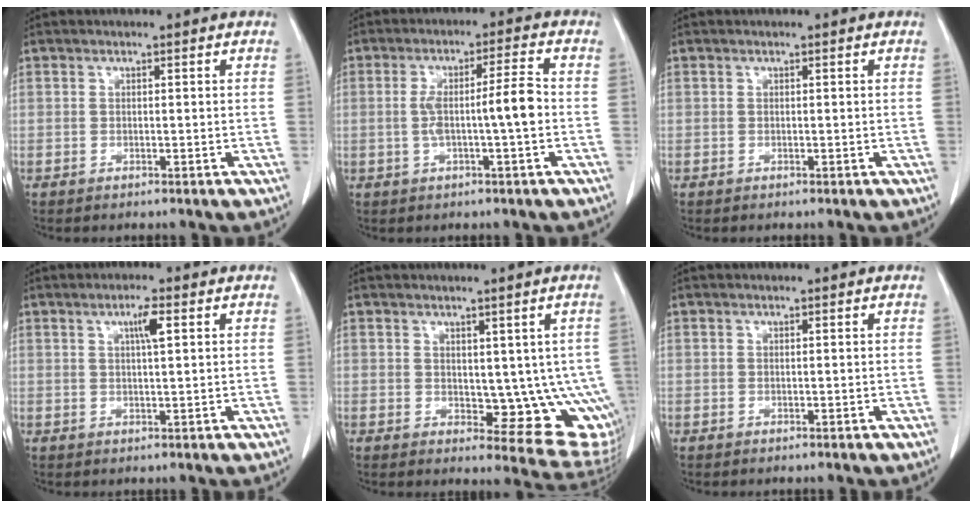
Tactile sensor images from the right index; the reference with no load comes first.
{"total": 6.8, "force": [-0.8, 0.1, 6.7], "torque": [-0.122, 0.015, -0.011]}
{"total": 0.0}
{"total": 3.2, "force": [1.3, 0.1, 2.9], "torque": [-0.049, 0.000, 0.021]}
{"total": 10.3, "force": [0.8, 5.1, 8.9], "torque": [-0.086, -0.010, 0.021]}
{"total": 0.0}